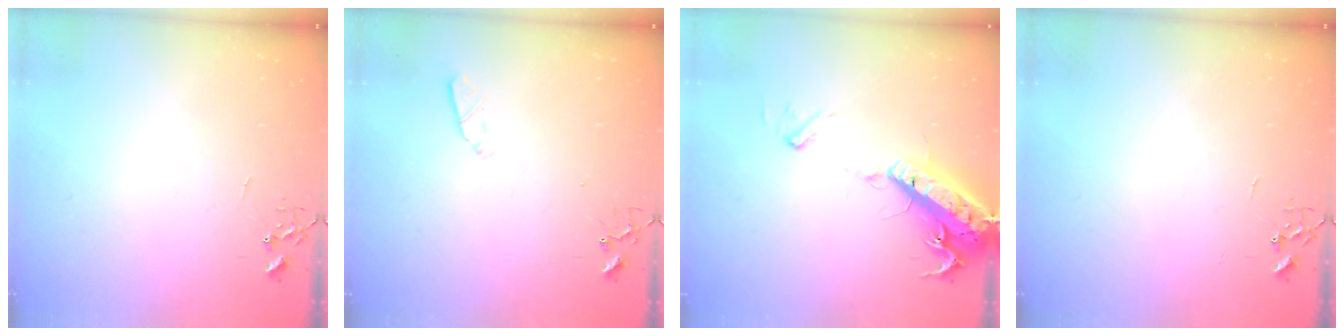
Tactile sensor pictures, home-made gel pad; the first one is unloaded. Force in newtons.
{"total": 2.9, "press": 2.8, "slide": 0.5}
{"total": 18.9, "press": 18.5, "slide": 3.9}
{"total": 0.0}